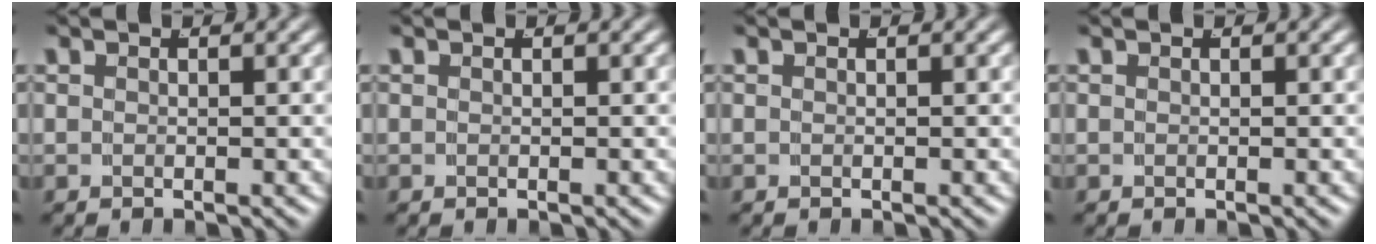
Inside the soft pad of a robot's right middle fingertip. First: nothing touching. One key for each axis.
{"total": 0.0}
{"total": 0.0}
{"total": 0.0}